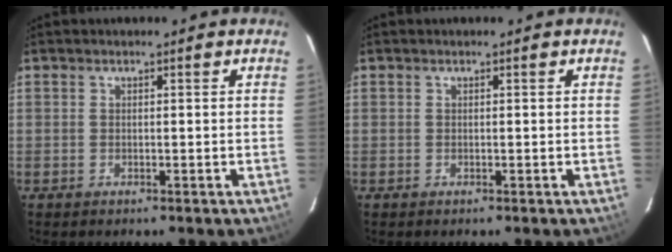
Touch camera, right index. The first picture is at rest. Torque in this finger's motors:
{"motor_torque": [0.00, 0.00, 0.00, 0.00]}